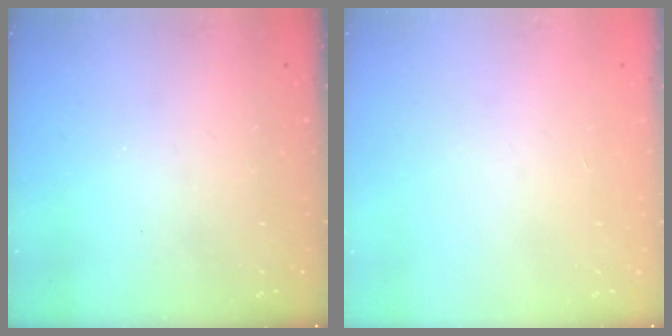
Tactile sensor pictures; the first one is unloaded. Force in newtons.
{"total": 0.0}